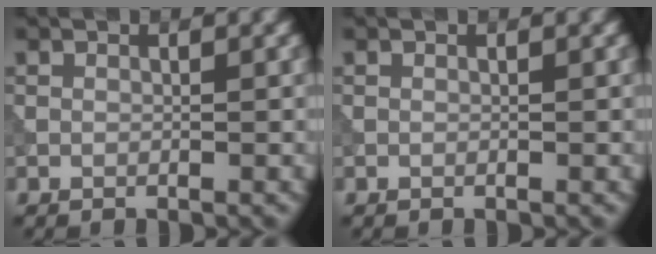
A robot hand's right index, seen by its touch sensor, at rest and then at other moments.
{"total": 0.0}